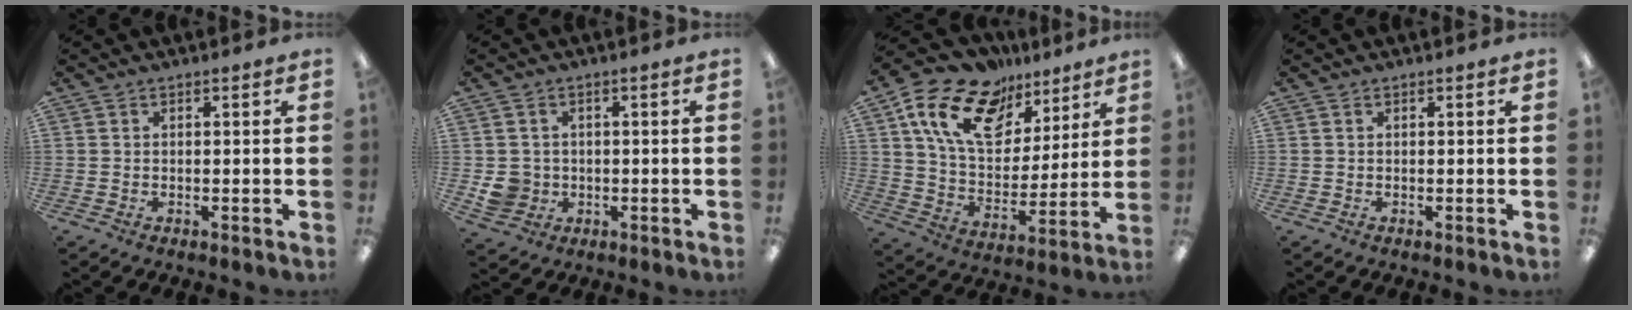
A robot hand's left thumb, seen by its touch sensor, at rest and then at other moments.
{"total": 4.9, "force": [-0.3, 4.7, 1.1], "torque": [-0.025, 0.009, -0.002]}
{"total": 18.3, "force": [10.7, 11.0, 9.8], "torque": [-0.177, -0.044, 0.197]}
{"total": 0.0}